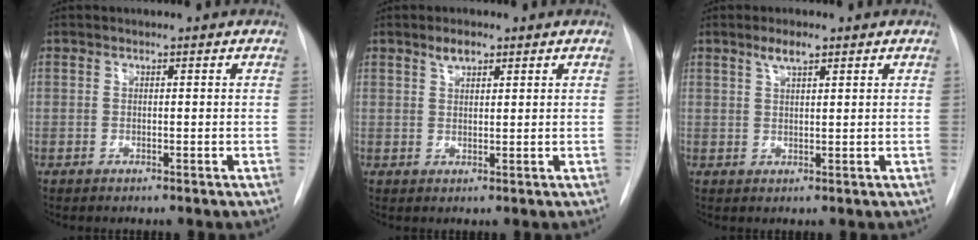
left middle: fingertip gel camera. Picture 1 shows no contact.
{"total": 2.4, "force": [1.7, 0.9, 1.4], "torque": [-0.028, 0.004, 0.031]}
{"total": 2.8, "force": [1.9, 0.6, 2.0], "torque": [-0.036, 0.005, 0.034]}